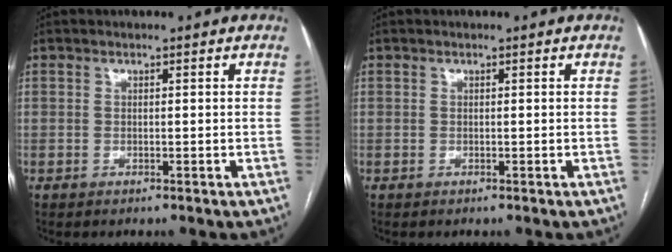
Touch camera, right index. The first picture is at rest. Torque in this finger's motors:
{"motor_torque": [-0.01, 0.01, 0.00, 0.00]}